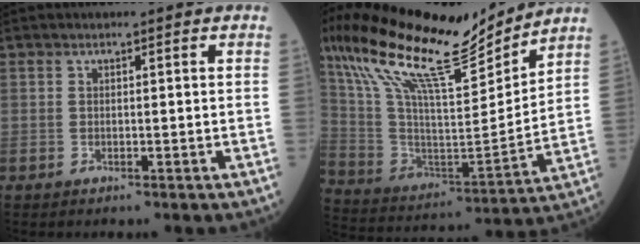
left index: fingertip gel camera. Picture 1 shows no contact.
{"total": 21.2, "force": [16.9, 2.9, 12.4], "torque": [-0.232, 0.007, 0.304]}